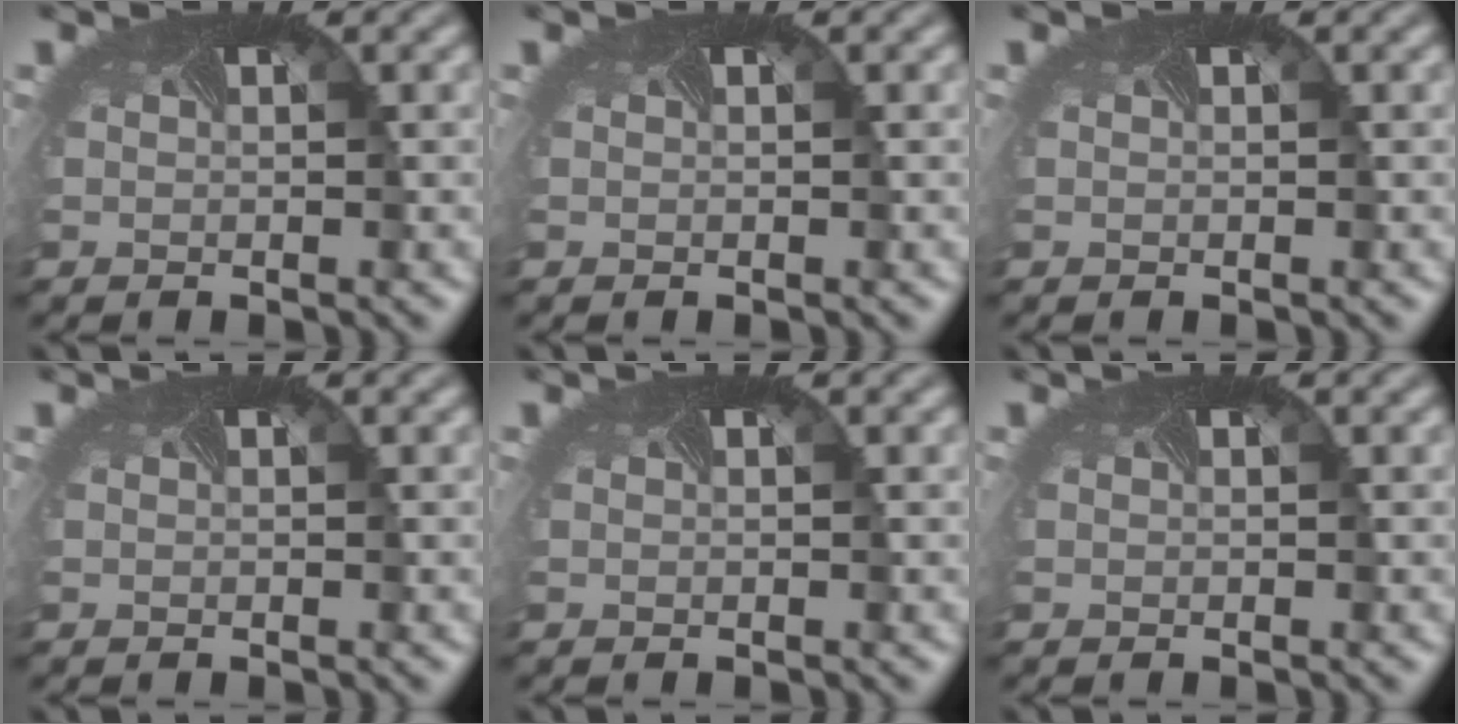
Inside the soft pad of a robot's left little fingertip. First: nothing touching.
{"total": 0.0}
{"total": 0.0}
{"total": 0.0}
{"total": 0.0}
{"total": 0.0}